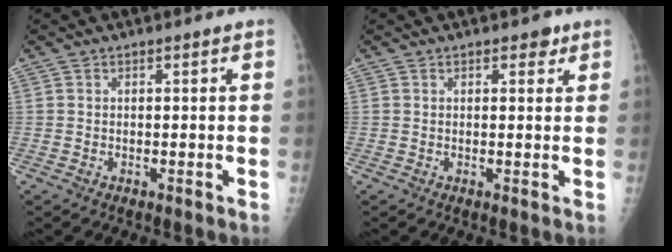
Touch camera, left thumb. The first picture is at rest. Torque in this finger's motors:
{"motor_torque": [-0.04, 0.11, -0.16, -0.07, -0.01]}